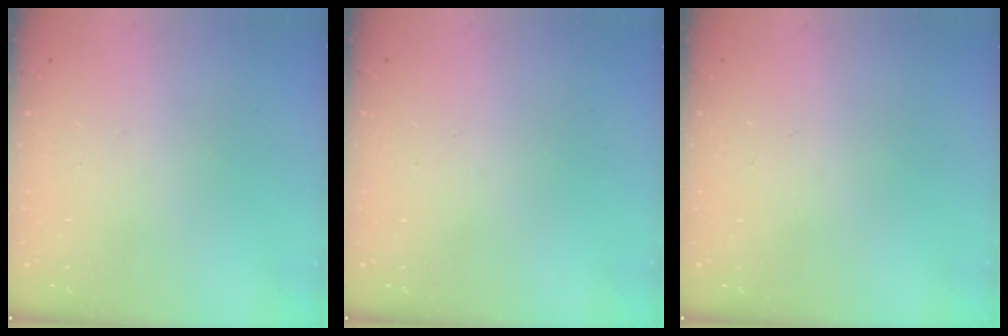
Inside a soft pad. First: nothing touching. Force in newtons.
{"total": 0.0}
{"total": 0.0}